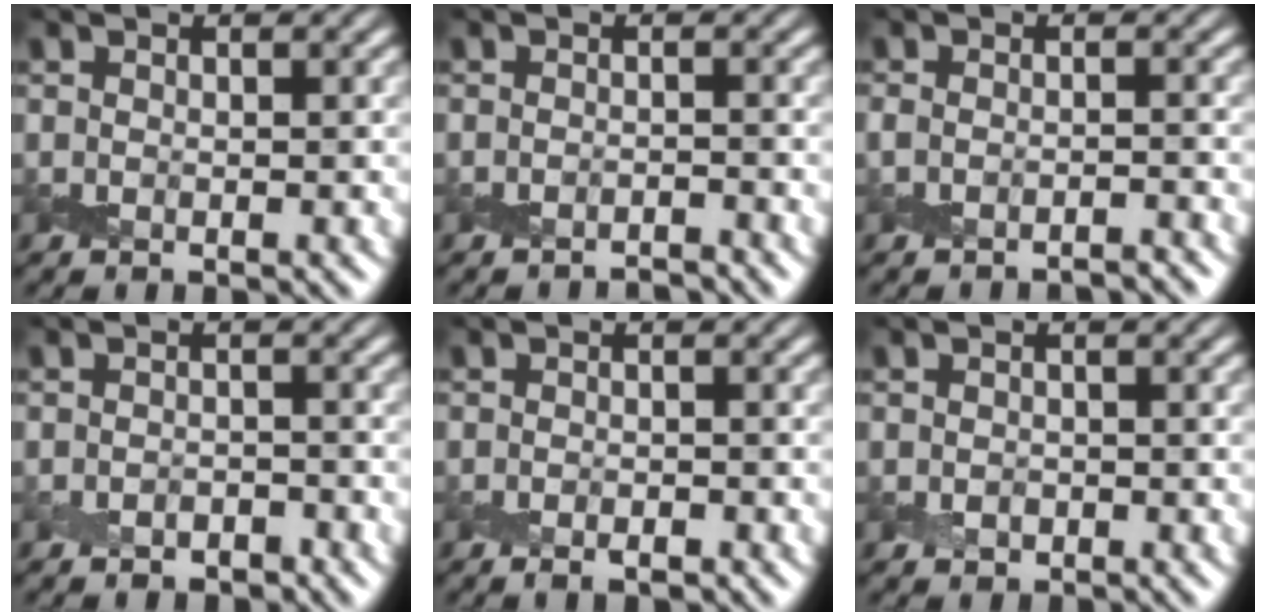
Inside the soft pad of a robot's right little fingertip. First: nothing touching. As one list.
[{"total": 1.9, "force": [-1.9, 0.1, 0.3], "torque": [0.003, 0.001, -0.031]}, {"total": 2.5, "force": [-2.4, 0.4, 0.7], "torque": [-0.010, -0.004, -0.039]}, {"total": 1.3, "force": [-0.9, 0.7, 0.5], "torque": [-0.007, 0.003, -0.015]}, {"total": 1.3, "force": [-0.7, 0.5, 1.0], "torque": [-0.016, -0.002, -0.013]}, {"total": 0.8, "force": [-0.3, 0.7, 0.3], "torque": [-0.003, -0.002, -0.006]}]